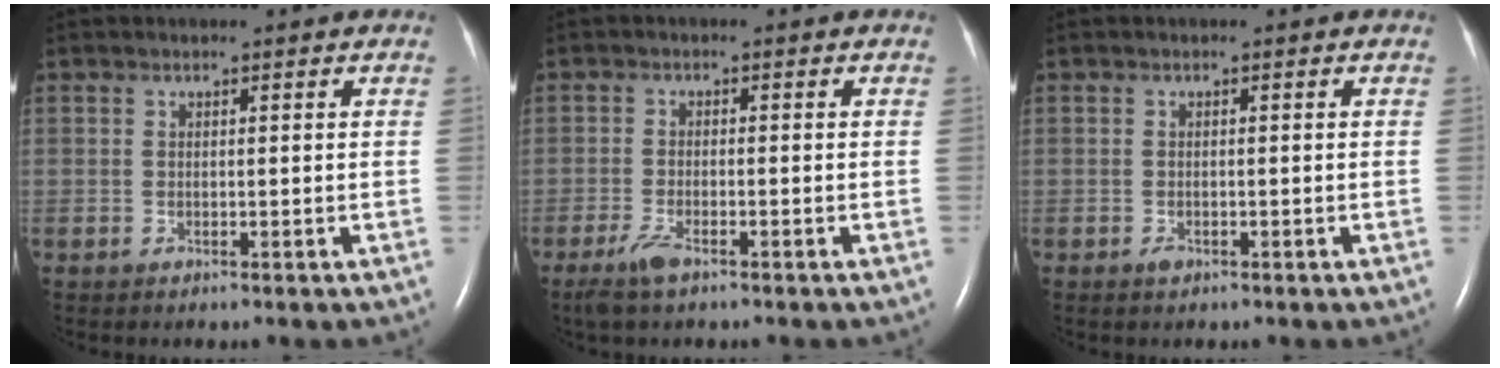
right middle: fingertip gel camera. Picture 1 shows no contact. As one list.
[{"total": 3.2, "force": [-2.2, 0.6, 2.2], "torque": [-0.058, -0.006, -0.045]}, {"total": 0.8, "force": [-0.5, 0.4, 0.4], "torque": [-0.009, 0.000, -0.006]}]